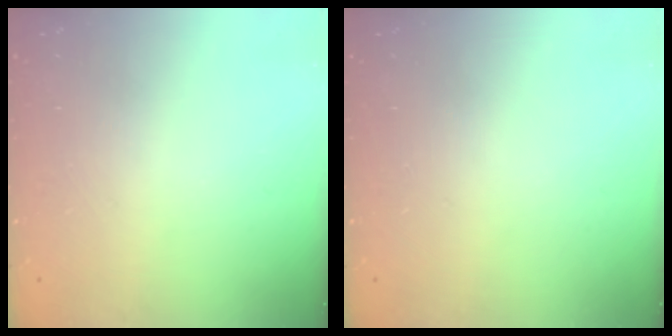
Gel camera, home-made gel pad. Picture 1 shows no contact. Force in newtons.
{"total": 0.0}